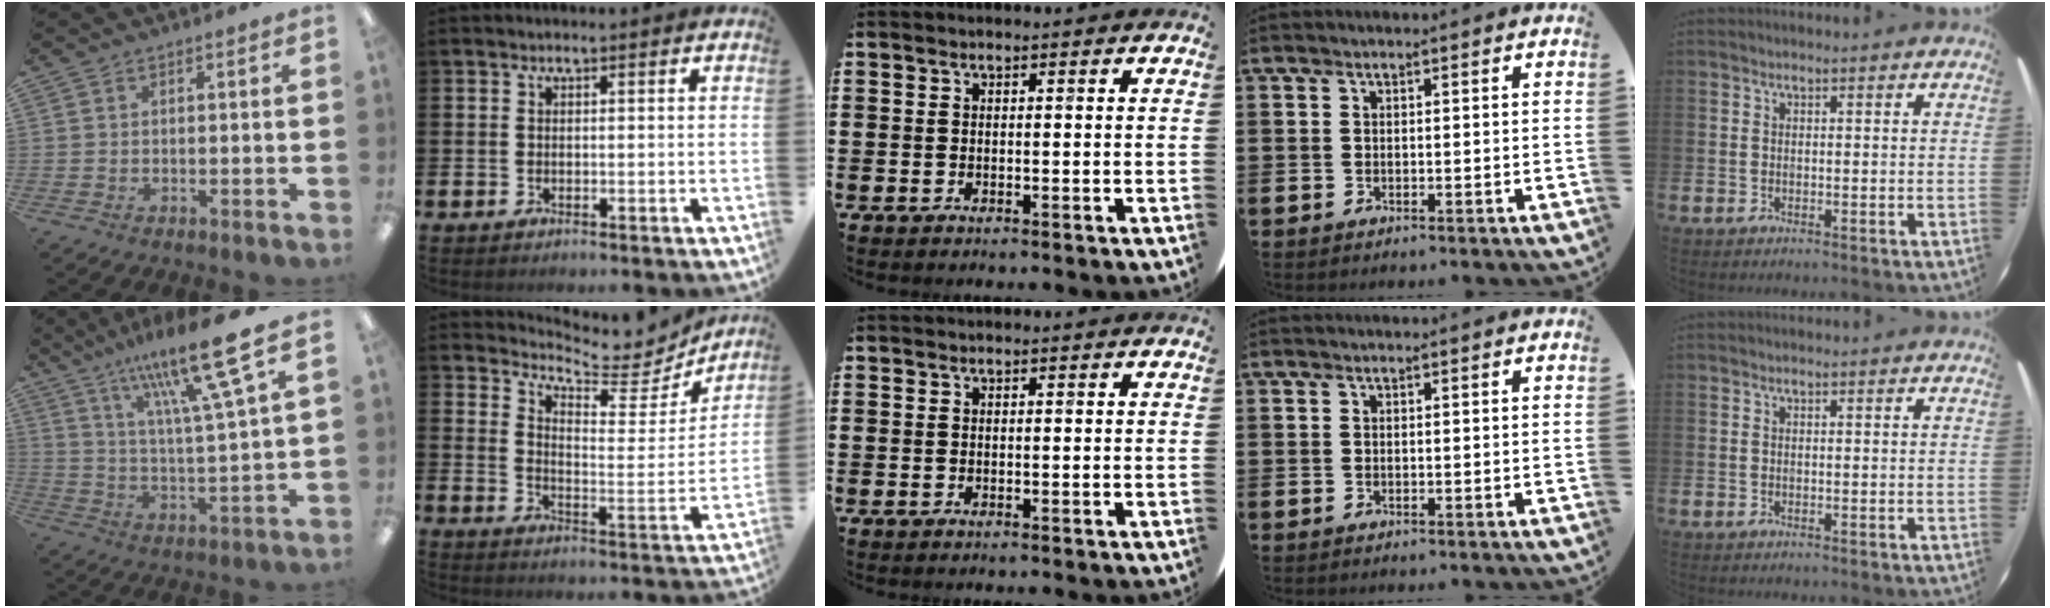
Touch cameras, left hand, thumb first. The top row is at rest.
{"thumb": {"total": 18.6, "force": [12.4, 2.3, 13.7], "torque": [-0.234, -0.067, 0.190]}, "index": {"total": 6.3, "force": [6.1, 1.3, 1.1], "torque": [-0.035, -0.063, 0.097]}}